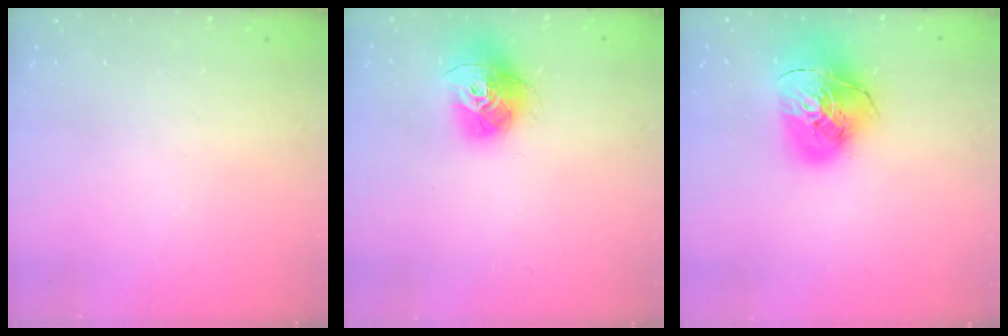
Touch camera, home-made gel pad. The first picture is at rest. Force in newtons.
{"total": 14.1, "press": 14.1, "slide": 1.3}
{"total": 18.7, "press": 18.6, "slide": 2.1}